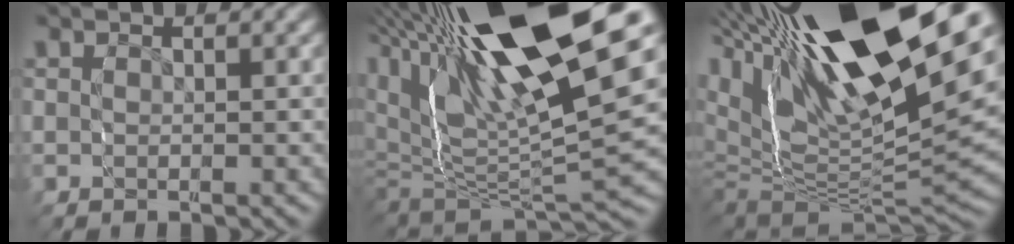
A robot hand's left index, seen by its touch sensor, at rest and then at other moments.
{"total": 16.7, "force": [4.3, 8.4, 13.7], "torque": [-0.220, -0.005, 0.078]}
{"total": 17.8, "force": [2.9, 10.4, 14.2], "torque": [-0.238, -0.016, 0.057]}